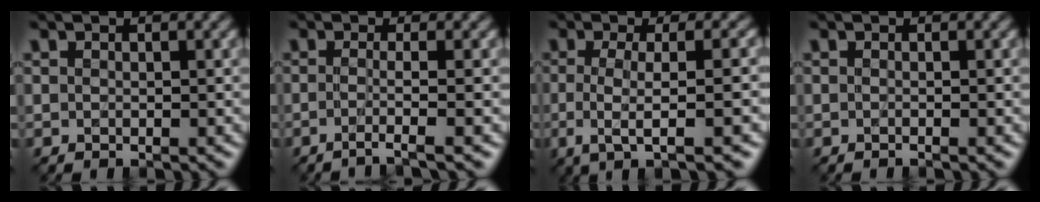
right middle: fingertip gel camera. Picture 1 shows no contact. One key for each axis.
{"total": 3.0, "fx": -1.1, "fy": 0.7, "fz": 2.7, "tx": -0.033, "ty": -0.007, "tz": -0.036}
{"total": 6.0, "fx": -1.0, "fy": 1.5, "fz": 5.7, "tx": -0.092, "ty": -0.008, "tz": -0.023}
{"total": 0.8, "fx": -0.2, "fy": 0.3, "fz": 0.8, "tx": -0.008, "ty": -0.009, "tz": -0.010}